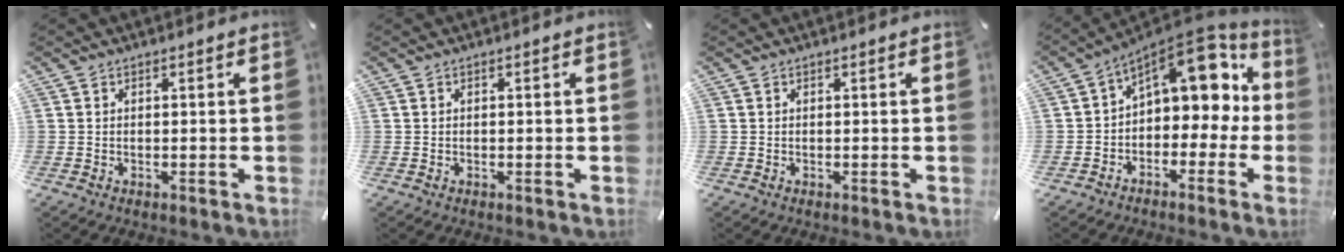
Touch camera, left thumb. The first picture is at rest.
{"total": 0.0}
{"total": 0.0}
{"total": 12.2, "force": [7.0, 7.1, 7.0], "torque": [-0.101, -0.056, 0.124]}